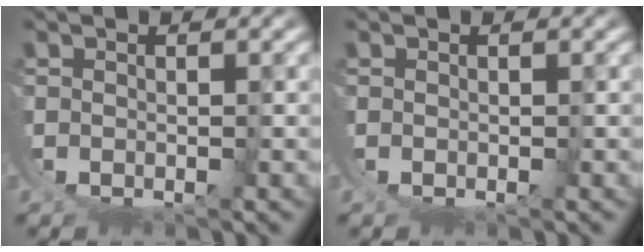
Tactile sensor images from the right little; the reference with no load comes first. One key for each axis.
{"total": 0.0}